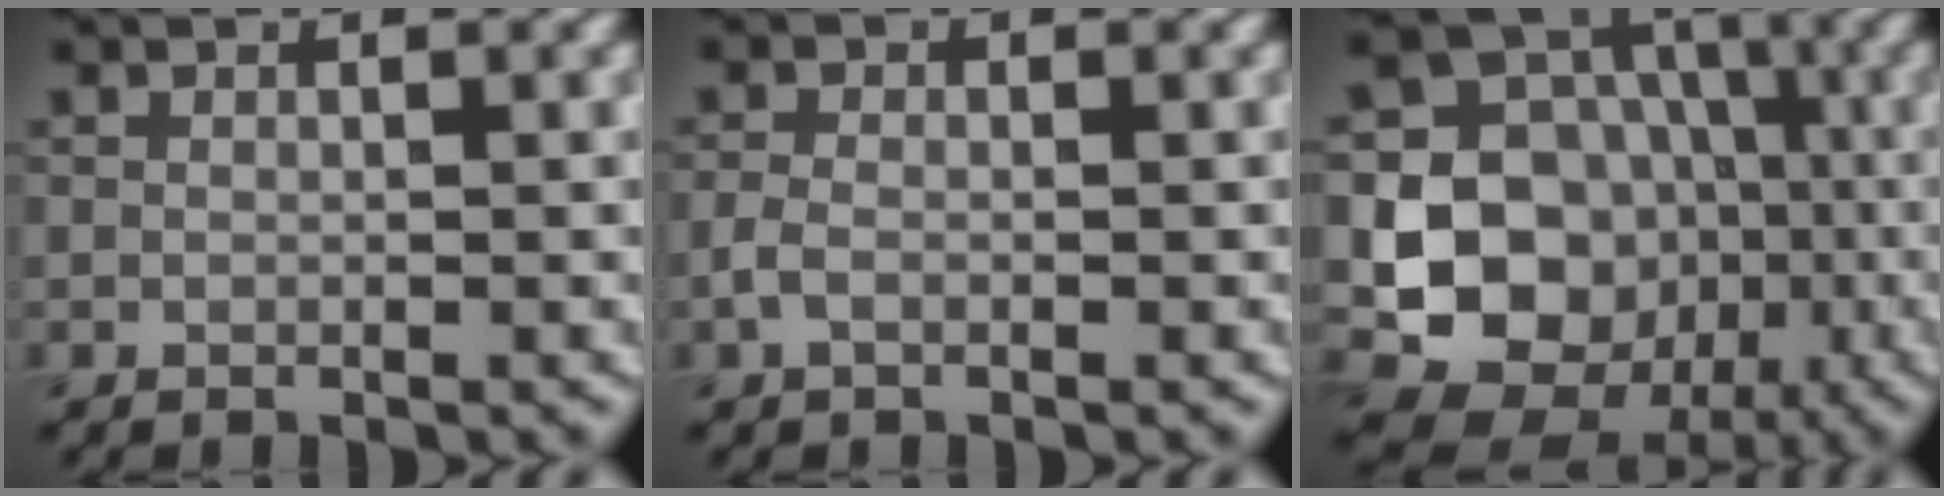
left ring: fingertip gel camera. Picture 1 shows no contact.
{"total": 1.4, "force": [-0.7, 0.7, 0.9], "torque": [-0.022, 0.001, -0.018]}
{"total": 12.6, "force": [-2.2, 11.1, 5.5], "torque": [-0.100, -0.016, -0.065]}